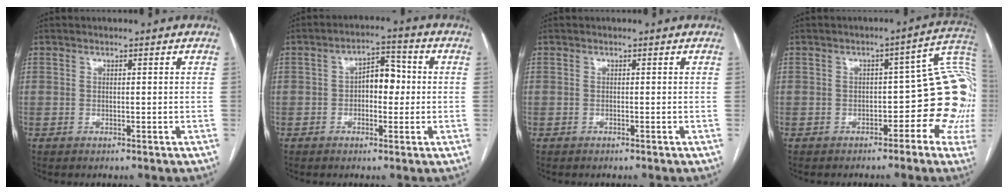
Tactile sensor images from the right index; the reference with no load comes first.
{"total": 6.0, "force": [-0.4, 2.9, 5.2], "torque": [-0.083, 0.028, -0.012]}
{"total": 0.0}
{"total": 13.9, "force": [-2.8, 6.5, 12.0], "torque": [-0.140, 0.040, -0.032]}